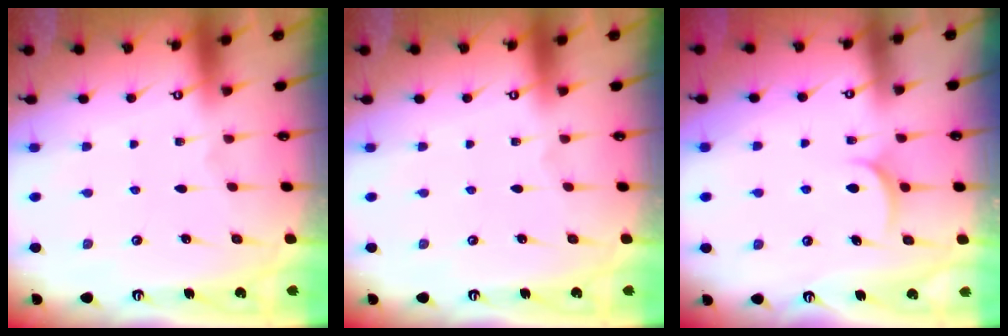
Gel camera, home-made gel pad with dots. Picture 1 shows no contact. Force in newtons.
{"total": 0.0}
{"total": 4.8, "press": 4.8, "slide": 0.1}